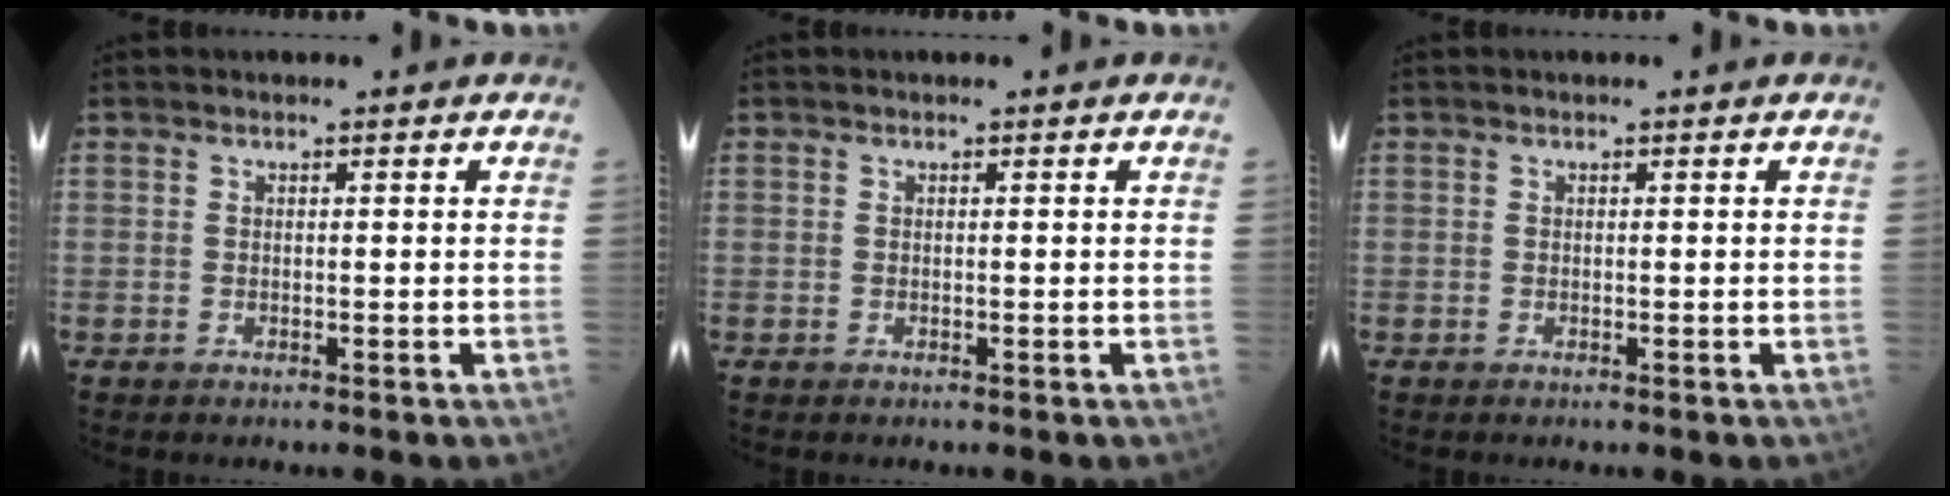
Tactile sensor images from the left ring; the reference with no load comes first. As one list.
[{"total": 0.0}, {"total": 0.0}]